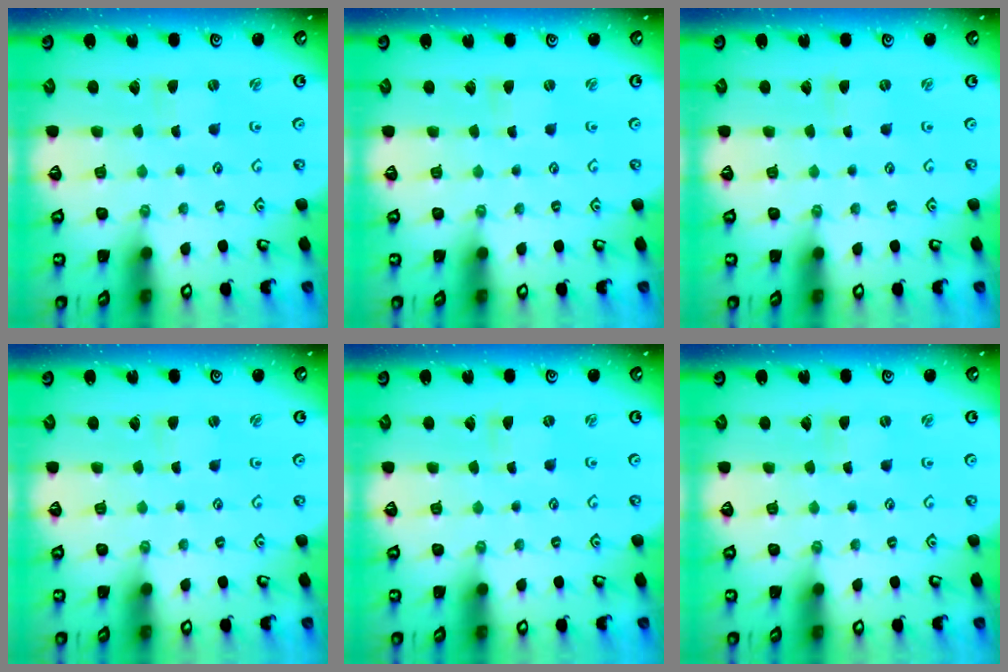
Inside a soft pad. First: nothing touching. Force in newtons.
{"total": 0.0}
{"total": 0.0}
{"total": 1.1, "press": 1.0, "slide": 0.2}
{"total": 0.0}
{"total": 0.0}